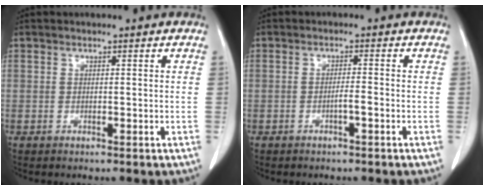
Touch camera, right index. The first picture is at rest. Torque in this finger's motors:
{"motor_torque": [0.42, -0.28, 0.18, 0.06]}